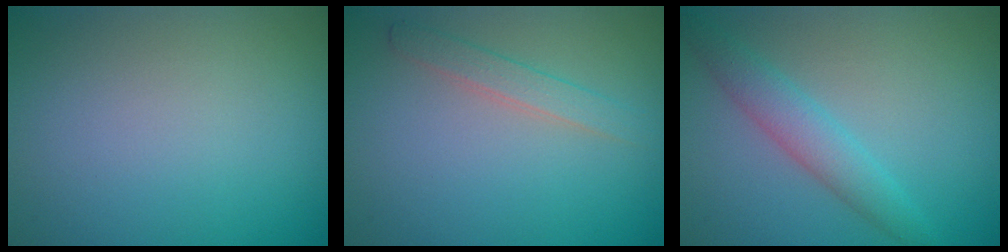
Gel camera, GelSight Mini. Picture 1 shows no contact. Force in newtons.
{"total": 1.7, "press": 1.7, "slide": 0.1}
{"total": 3.0, "press": 3.0, "slide": 0.1}